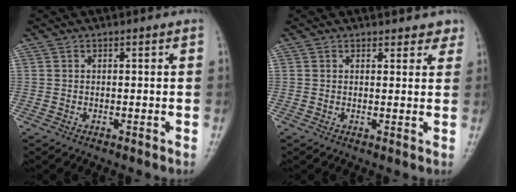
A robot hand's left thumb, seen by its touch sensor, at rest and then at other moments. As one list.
[{"total": 2.6, "force": [2.3, 1.3, 0.5], "torque": [0.023, -0.011, 0.018]}]